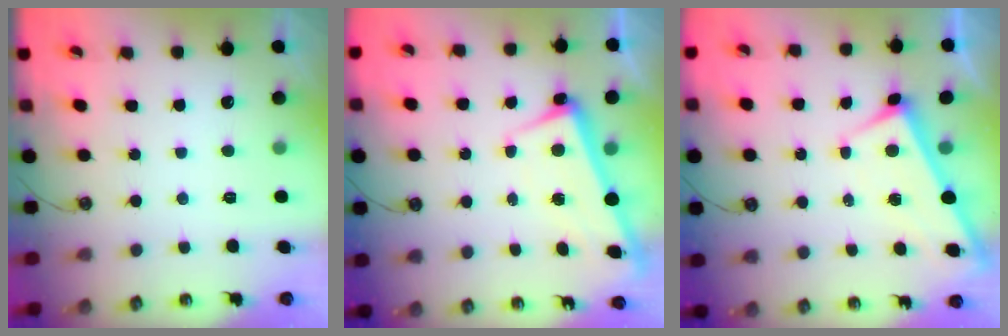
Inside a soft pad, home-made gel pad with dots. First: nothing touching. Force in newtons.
{"total": 2.2, "press": 2.1, "slide": 0.5}
{"total": 2.8, "press": 2.8, "slide": 0.1}